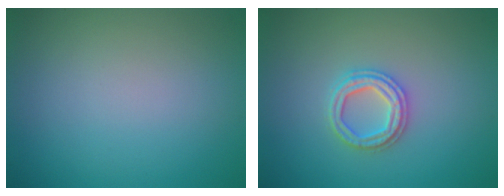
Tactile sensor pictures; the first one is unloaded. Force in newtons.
{"total": 2.4, "press": 2.4, "slide": 0.3}